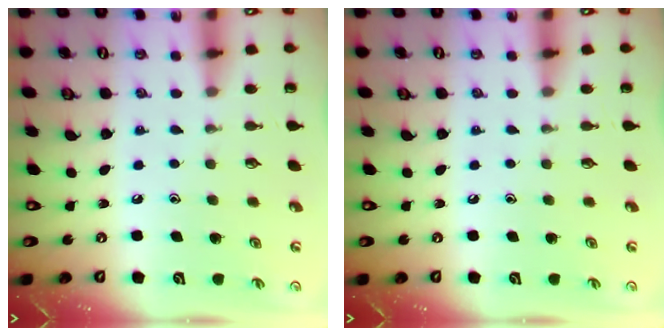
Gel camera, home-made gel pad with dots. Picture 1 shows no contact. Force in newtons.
{"total": 0.0}